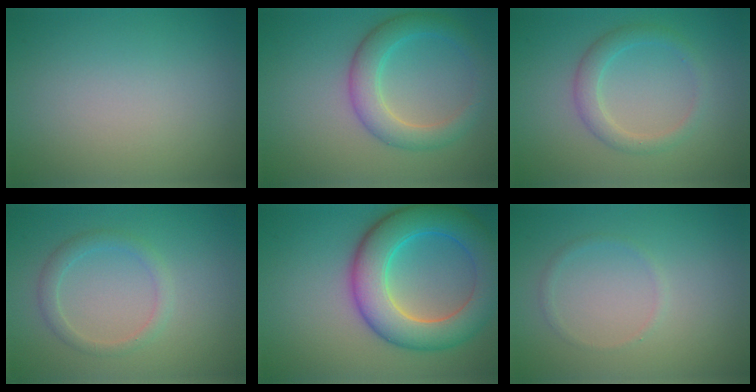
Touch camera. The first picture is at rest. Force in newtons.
{"total": 4.1, "press": 4.1, "slide": 0.1}
{"total": 2.3, "press": 2.3, "slide": 0.1}
{"total": 1.8, "press": 1.8, "slide": 0.0}
{"total": 8.8, "press": 8.8, "slide": 0.1}
{"total": 0.7, "press": 0.7, "slide": 0.1}